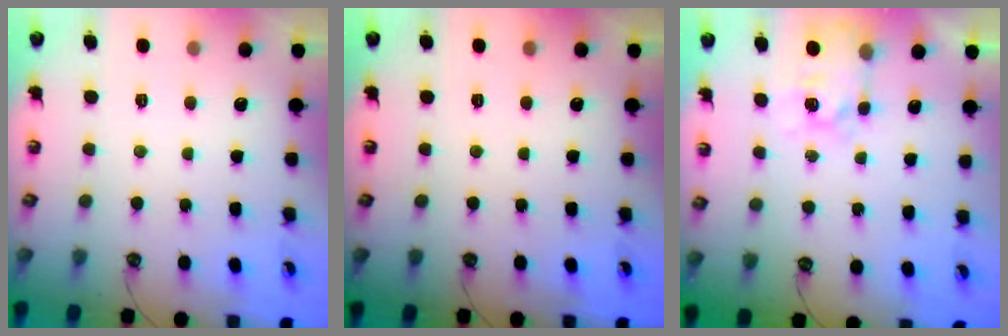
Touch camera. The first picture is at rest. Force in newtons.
{"total": 0.0}
{"total": 6.1, "press": 6.0, "slide": 0.7}